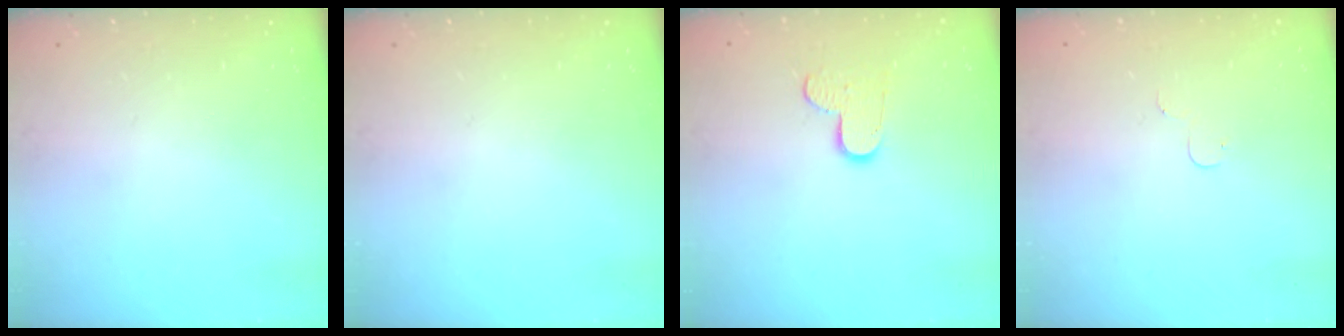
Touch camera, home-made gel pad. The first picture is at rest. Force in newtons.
{"total": 0.0}
{"total": 8.2, "press": 8.2, "slide": 0.5}
{"total": 3.4, "press": 3.4, "slide": 0.4}